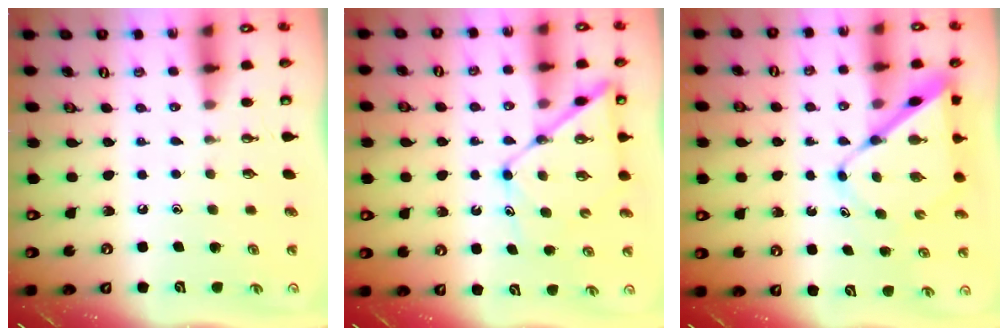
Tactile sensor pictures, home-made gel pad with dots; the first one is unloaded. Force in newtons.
{"total": 11.2, "press": 11.1, "slide": 1.0}
{"total": 9.6, "press": 9.6, "slide": 1.0}